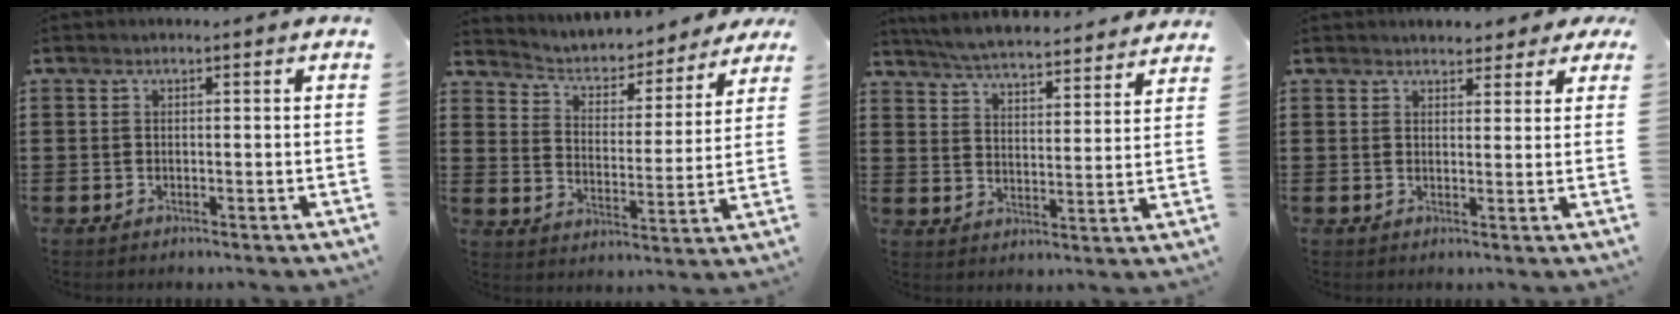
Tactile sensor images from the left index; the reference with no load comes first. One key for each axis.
{"total": 3.8, "fx": 3.5, "fy": 1.1, "fz": 0.7, "tx": -0.037, "ty": -0.026, "tz": 0.052}
{"total": 5.0, "fx": 4.9, "fy": -0.2, "fz": 0.8, "tx": -0.041, "ty": -0.036, "tz": 0.082}
{"total": 3.1, "fx": 2.8, "fy": 1.0, "fz": 0.7, "tx": -0.015, "ty": -0.004, "tz": 0.050}